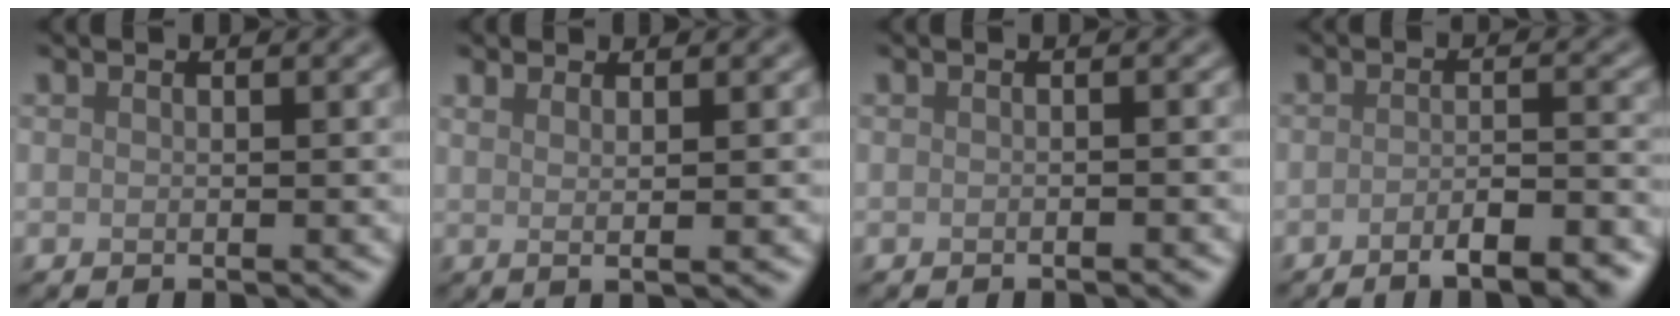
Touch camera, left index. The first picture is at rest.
{"total": 2.4, "force": [1.2, 0.9, 1.9], "torque": [-0.025, -0.004, 0.000]}
{"total": 0.7, "force": [-0.4, 0.0, 0.5], "torque": [-0.007, 0.001, -0.006]}
{"total": 5.6, "force": [-3.5, 1.5, 4.0], "torque": [-0.048, 0.005, -0.047]}